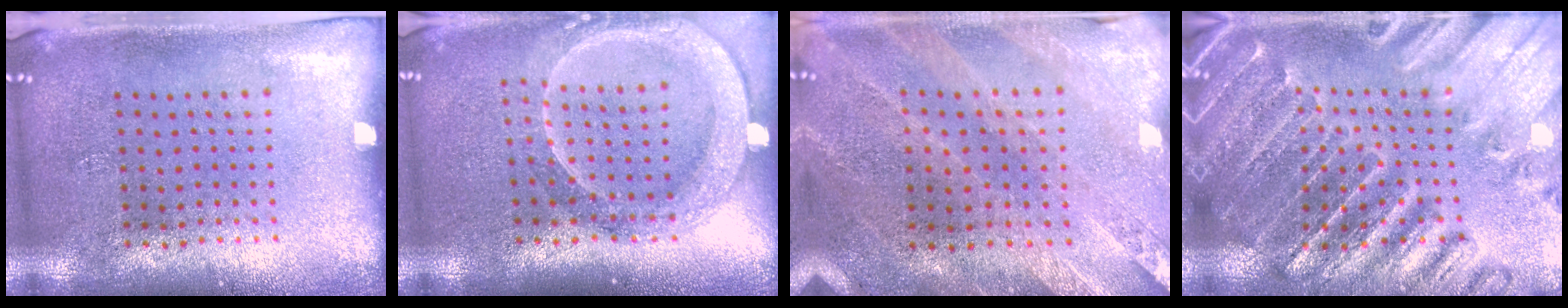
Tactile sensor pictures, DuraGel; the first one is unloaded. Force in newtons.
{"total": 2.2, "press": 2.0, "slide": 1.1}
{"total": 0.6, "press": 0.6, "slide": 0.2}
{"total": 2.8, "press": 2.8, "slide": 0.3}